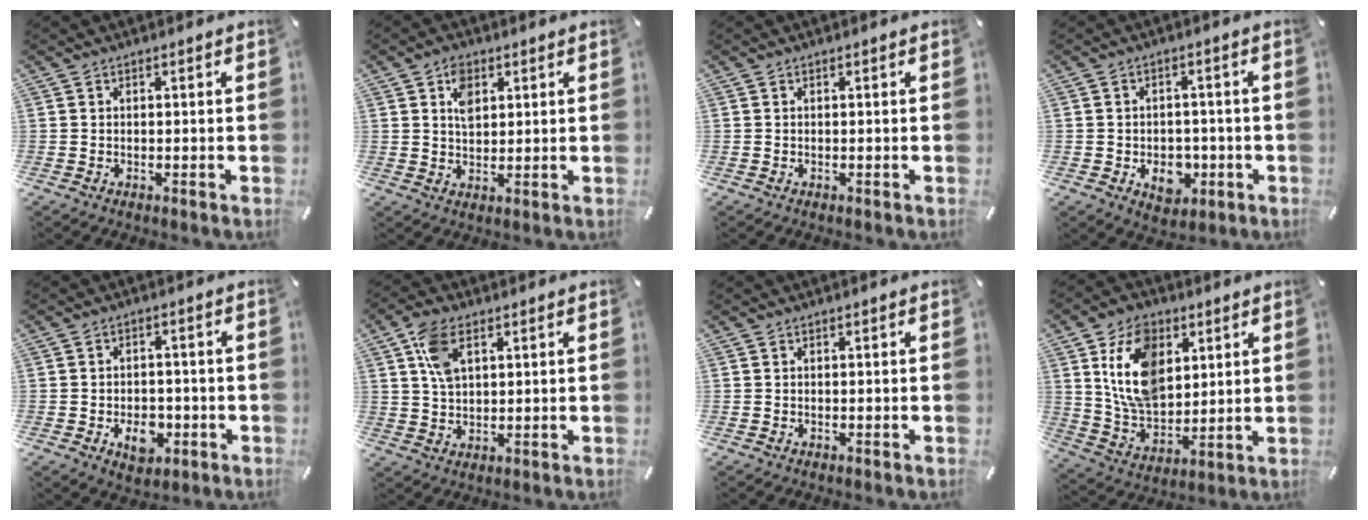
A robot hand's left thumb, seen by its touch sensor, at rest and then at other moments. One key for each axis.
{"total": 5.1, "fx": 2.0, "fy": 3.7, "fz": 2.9, "tx": -0.045, "ty": -0.002, "tz": 0.031}
{"total": 0.0}
{"total": 7.4, "fx": -2.1, "fy": 5.7, "fz": 4.2, "tx": -0.049, "ty": 0.008, "tz": -0.032}
{"total": 7.1, "fx": -2.5, "fy": 5.1, "fz": 4.4, "tx": -0.062, "ty": 0.007, "tz": -0.040}
{"total": 7.6, "fx": 3.0, "fy": 4.8, "fz": 5.1, "tx": -0.108, "ty": 0.004, "tz": 0.055}
{"total": 0.0}
{"total": 14.7, "fx": 5.2, "fy": 10.3, "fz": 9.1, "tx": -0.178, "ty": -0.005, "tz": 0.095}